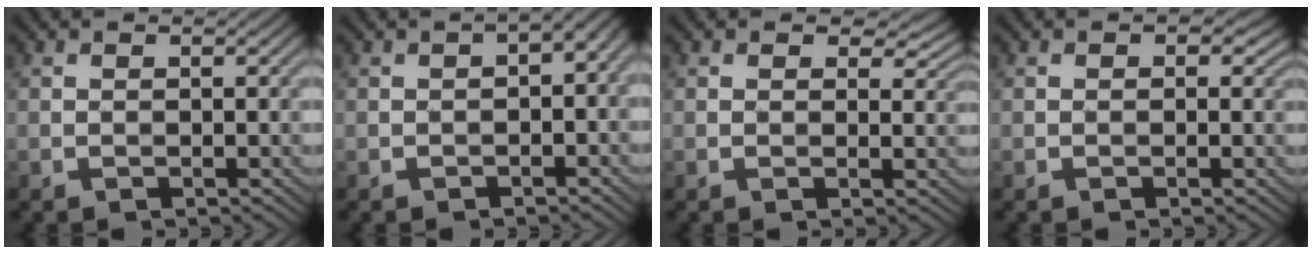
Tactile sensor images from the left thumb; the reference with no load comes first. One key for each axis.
{"total": 4.5, "fx": -0.3, "fy": 2.0, "fz": 4.1, "tx": -0.053, "ty": 0.008, "tz": -0.005}
{"total": 3.6, "fx": 2.0, "fy": 2.1, "fz": 2.2, "tx": -0.034, "ty": -0.006, "tz": 0.027}
{"total": 1.7, "fx": 0.3, "fy": 1.1, "fz": 1.2, "tx": -0.019, "ty": -0.003, "tz": 0.003}